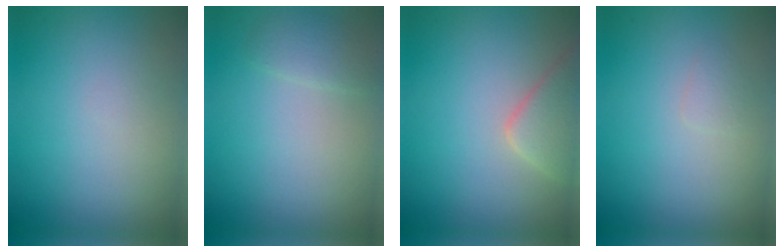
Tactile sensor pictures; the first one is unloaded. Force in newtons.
{"total": 1.4, "press": 1.4, "slide": 0.1}
{"total": 3.3, "press": 3.3, "slide": 0.4}
{"total": 0.7, "press": 0.7, "slide": 0.1}